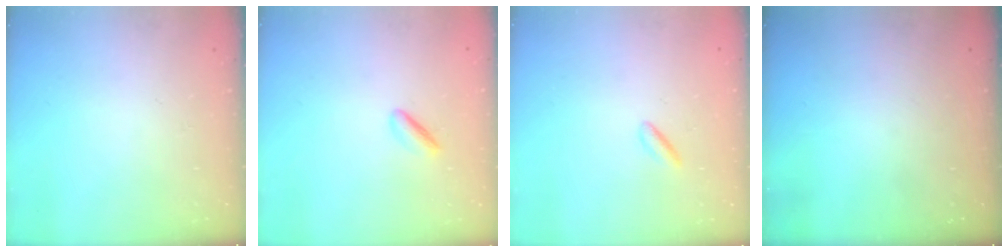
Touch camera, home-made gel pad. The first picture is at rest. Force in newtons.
{"total": 2.4, "press": 2.3, "slide": 0.8}
{"total": 0.8, "press": 0.6, "slide": 0.6}
{"total": 0.0}